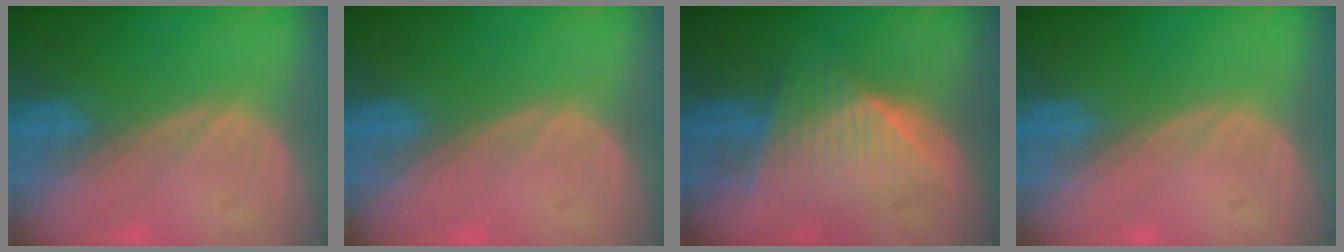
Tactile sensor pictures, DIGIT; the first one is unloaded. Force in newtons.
{"total": 0.0}
{"total": 7.5, "press": 6.7, "slide": 3.3}
{"total": 0.0}